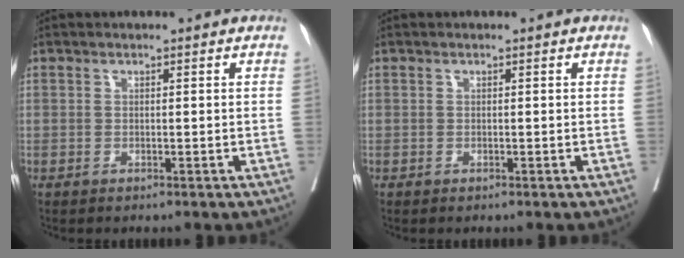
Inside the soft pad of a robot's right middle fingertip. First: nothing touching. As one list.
[{"total": 0.0}]